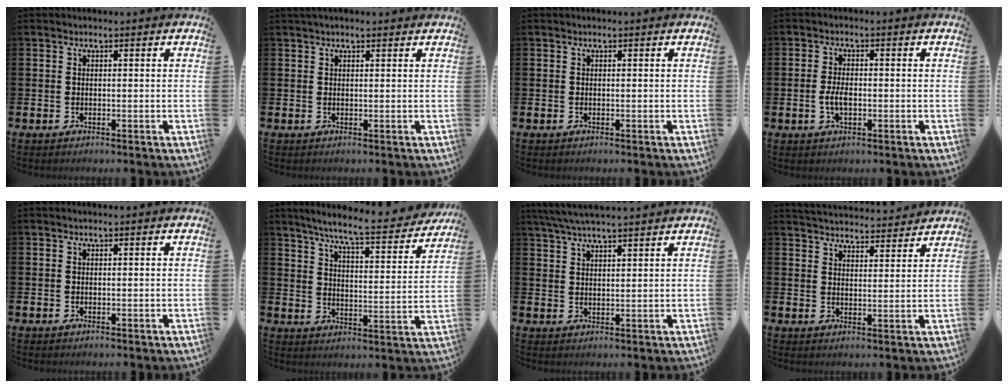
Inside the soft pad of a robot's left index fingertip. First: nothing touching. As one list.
[{"total": 1.2, "force": [1.0, 0.2, 0.5], "torque": [-0.001, 0.000, 0.016]}, {"total": 0.0}, {"total": 3.1, "force": [-0.5, 1.5, 2.6], "torque": [-0.054, -0.001, -0.012]}, {"total": 0.0}, {"total": 7.5, "force": [6.8, 0.2, 3.1], "torque": [-0.081, -0.047, 0.113]}, {"total": 4.9, "force": [4.5, 0.2, 1.8], "torque": [-0.044, -0.012, 0.082]}, {"total": 4.6, "force": [4.6, 0.5, 0.0], "torque": [-0.011, -0.032, 0.081]}]